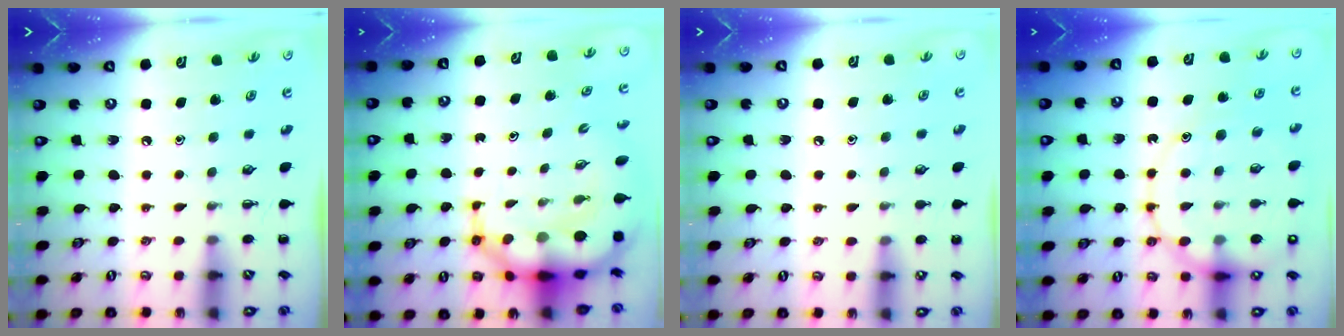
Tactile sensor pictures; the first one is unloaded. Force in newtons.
{"total": 12.7, "press": 12.2, "slide": 3.7}
{"total": 6.2, "press": 5.9, "slide": 2.1}
{"total": 16.5, "press": 16.4, "slide": 2.4}